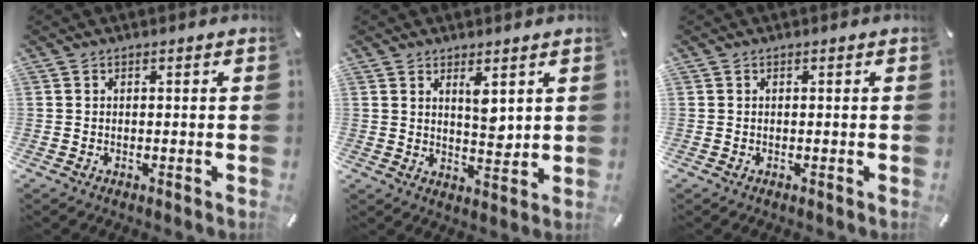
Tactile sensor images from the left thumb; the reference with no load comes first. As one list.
[{"total": 5.5, "force": [3.5, 2.4, 3.6], "torque": [-0.047, -0.026, 0.055]}, {"total": 0.0}]